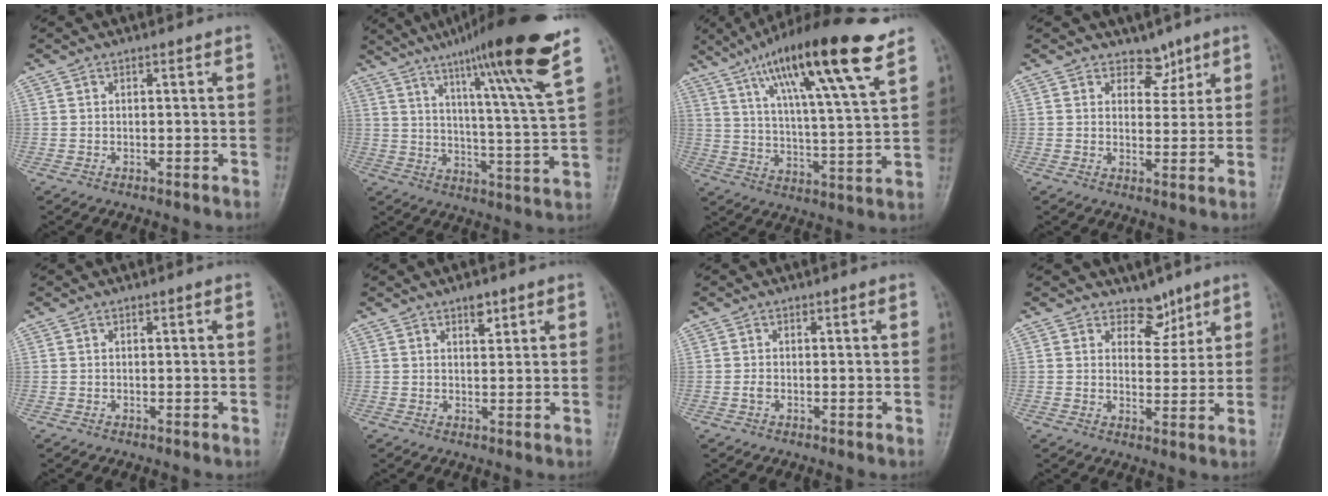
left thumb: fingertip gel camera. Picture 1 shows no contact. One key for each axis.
{"total": 20.8, "fx": 13.4, "fy": 0.5, "fz": 15.9, "tx": -0.220, "ty": -0.056, "tz": 0.195}
{"total": 21.1, "fx": 12.6, "fy": 3.0, "fz": 16.6, "tx": -0.265, "ty": -0.039, "tz": 0.207}
{"total": 4.0, "fx": 2.9, "fy": 2.6, "fz": 1.0, "tx": 0.016, "ty": -0.019, "tz": 0.042}
{"total": 0.0}
{"total": 2.9, "fx": 1.8, "fy": 1.4, "fz": 1.8, "tx": -0.015, "ty": -0.009, "tz": 0.027}
{"total": 1.1, "fx": -0.3, "fy": 0.6, "fz": 0.8, "tx": -0.014, "ty": 0.003, "tz": -0.006}
{"total": 4.9, "fx": 3.6, "fy": 3.0, "fz": 1.2, "tx": 0.015, "ty": -0.026, "tz": 0.057}